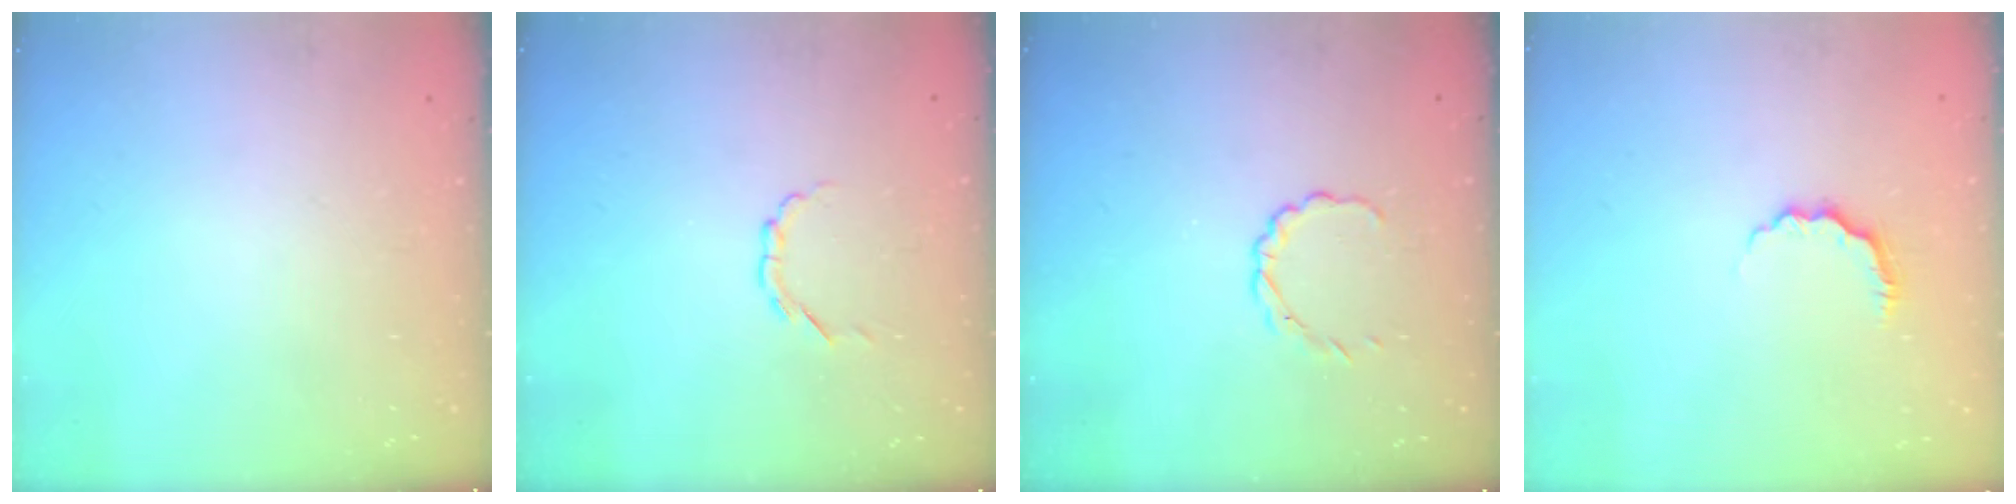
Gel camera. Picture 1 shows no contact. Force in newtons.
{"total": 2.6, "press": 2.4, "slide": 0.9}
{"total": 2.8, "press": 2.7, "slide": 0.9}
{"total": 4.2, "press": 4.1, "slide": 0.9}